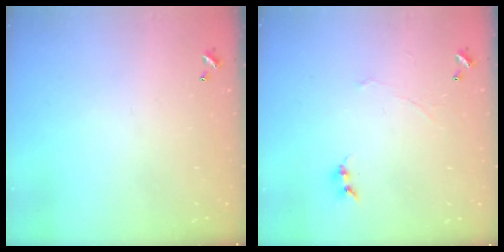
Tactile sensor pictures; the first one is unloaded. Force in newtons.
{"total": 0.7, "press": 0.5, "slide": 0.5}